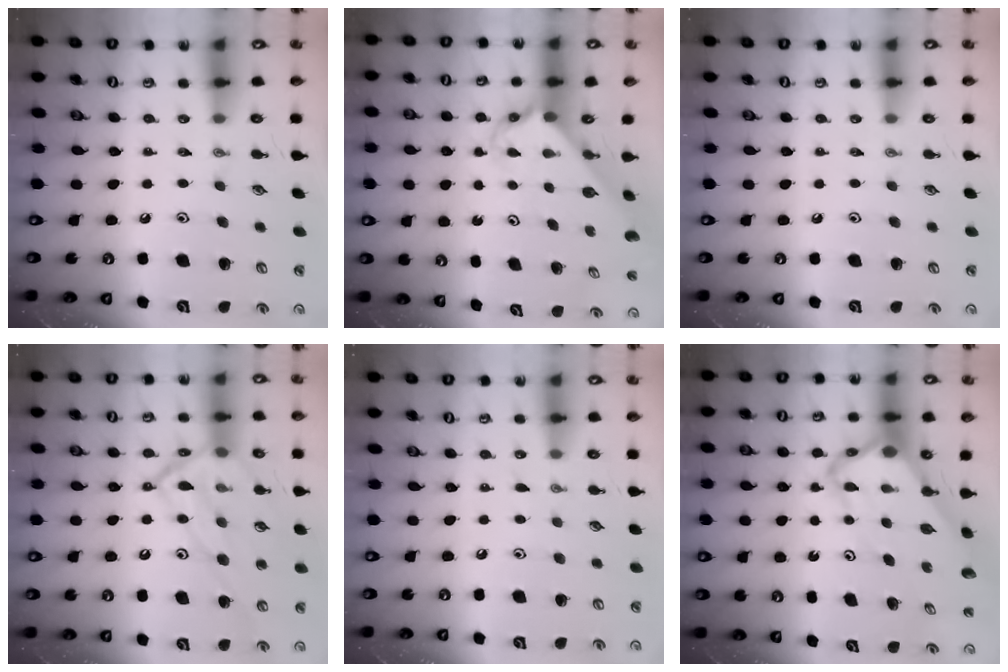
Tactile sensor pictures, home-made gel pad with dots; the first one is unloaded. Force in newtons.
{"total": 2.7, "press": 2.7, "slide": 0.3}
{"total": 0.0}
{"total": 18.8, "press": 18.7, "slide": 1.5}
{"total": 3.7, "press": 3.6, "slide": 0.5}
{"total": 7.6, "press": 7.6, "slide": 0.5}